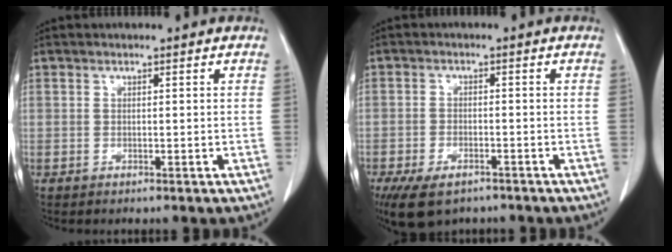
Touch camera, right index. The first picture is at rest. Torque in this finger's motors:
{"motor_torque": [0.86, -0.77, 0.34, 0.08]}